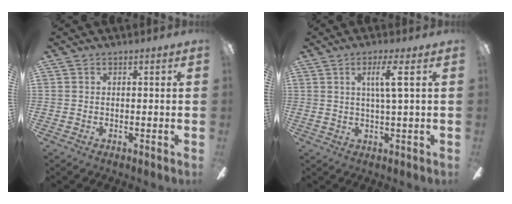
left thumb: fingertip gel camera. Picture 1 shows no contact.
{"total": 5.7, "force": [2.0, 0.4, 5.3], "torque": [-0.102, -0.001, 0.027]}